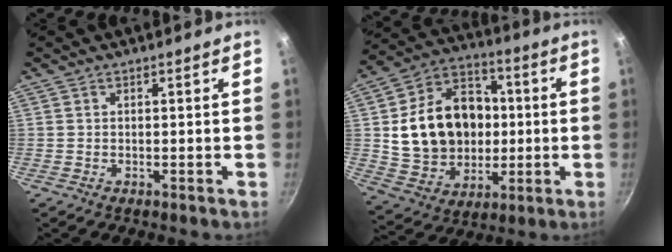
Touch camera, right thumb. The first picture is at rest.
{"total": 21.3, "force": [0.8, 16.6, 13.3], "torque": [-0.193, 0.025, 0.024]}